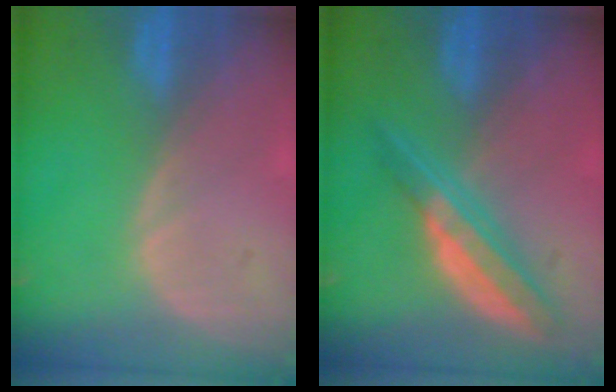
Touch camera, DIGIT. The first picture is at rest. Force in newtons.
{"total": 6.6, "press": 5.6, "slide": 3.4}